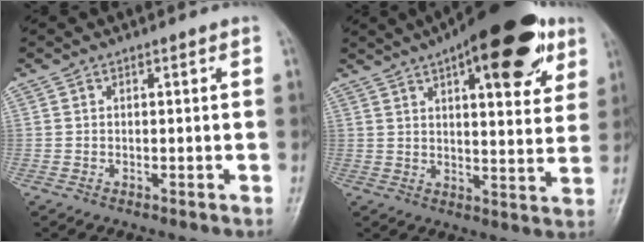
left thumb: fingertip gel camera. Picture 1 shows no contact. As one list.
[{"total": 21.3, "force": [11.2, 7.9, 16.3], "torque": [-0.202, -0.016, 0.155]}]